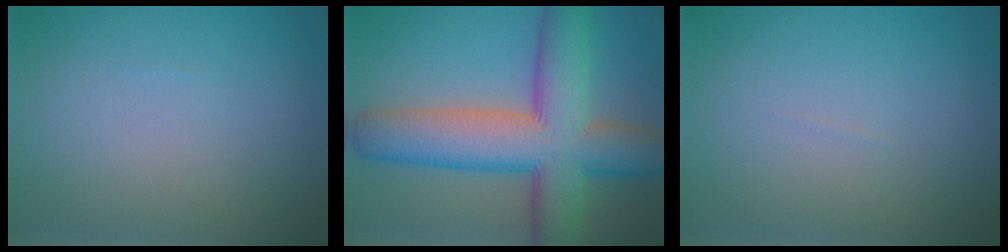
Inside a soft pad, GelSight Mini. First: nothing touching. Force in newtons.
{"total": 12.6, "press": 12.6, "slide": 0.6}
{"total": 0.0}